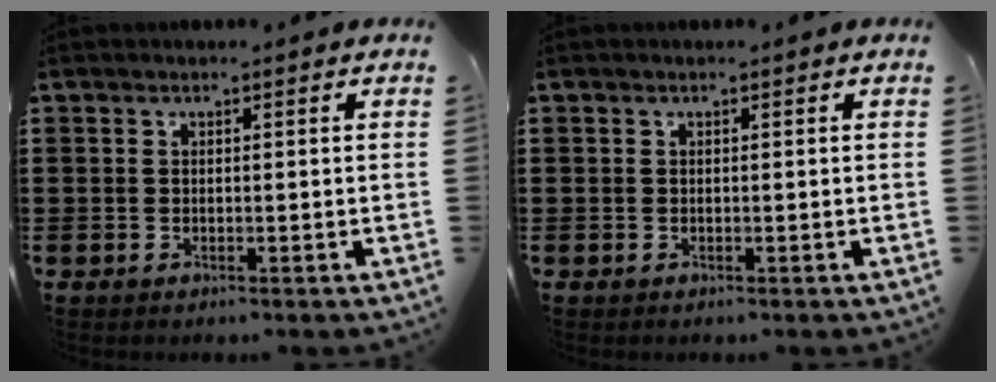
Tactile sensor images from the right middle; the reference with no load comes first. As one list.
[{"total": 0.0}]